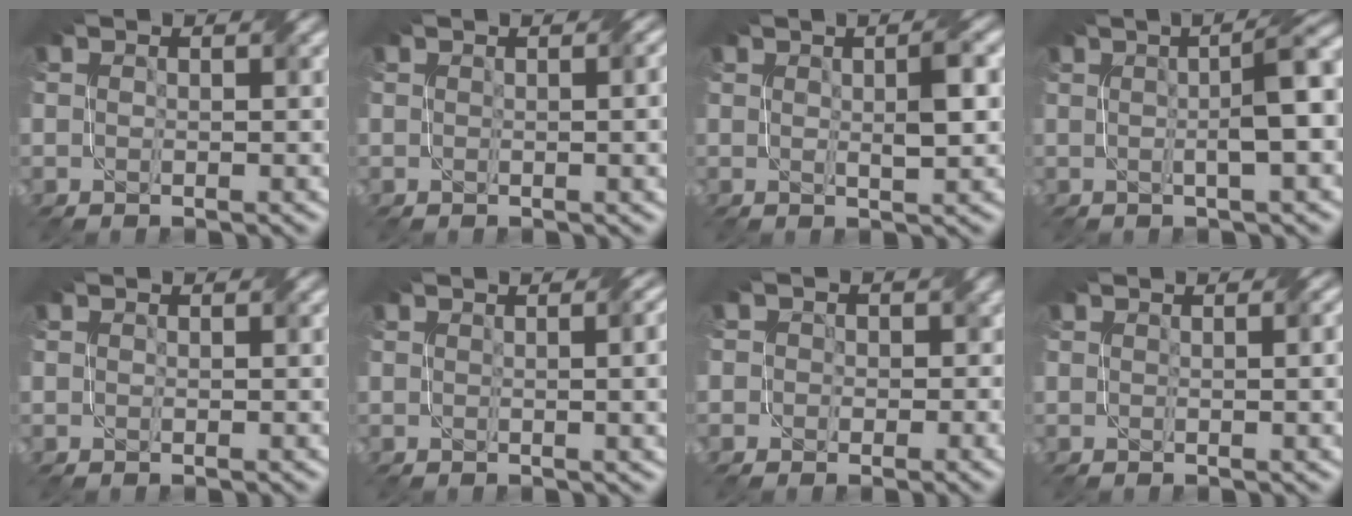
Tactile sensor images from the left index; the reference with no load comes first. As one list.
[{"total": 2.9, "force": [0.3, 1.0, 2.7], "torque": [-0.023, 0.008, 0.006]}, {"total": 2.8, "force": [0.6, 0.4, 2.7], "torque": [-0.041, 0.002, 0.011]}, {"total": 6.1, "force": [0.7, 1.1, 5.9], "torque": [-0.073, 0.016, 0.005]}, {"total": 0.0}, {"total": 5.3, "force": [0.7, 2.2, 4.7], "torque": [-0.024, 0.012, 0.011]}, {"total": 4.0, "force": [0.3, 3.7, 1.5], "torque": [0.003, 0.017, -0.030]}, {"total": 2.7, "force": [0.4, 1.0, 2.5], "torque": [-0.022, 0.006, 0.006]}]